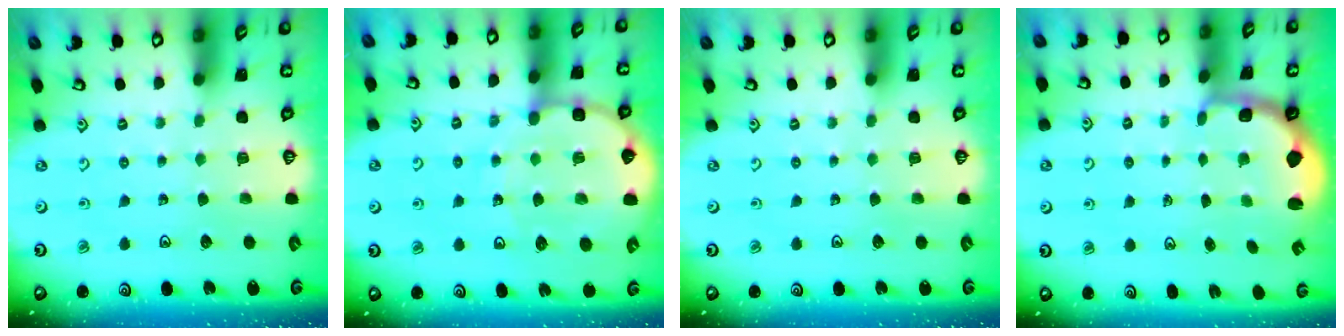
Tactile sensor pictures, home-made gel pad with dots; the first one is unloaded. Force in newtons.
{"total": 10.8, "press": 10.5, "slide": 2.4}
{"total": 0.0}
{"total": 2.1, "press": 1.4, "slide": 1.6}